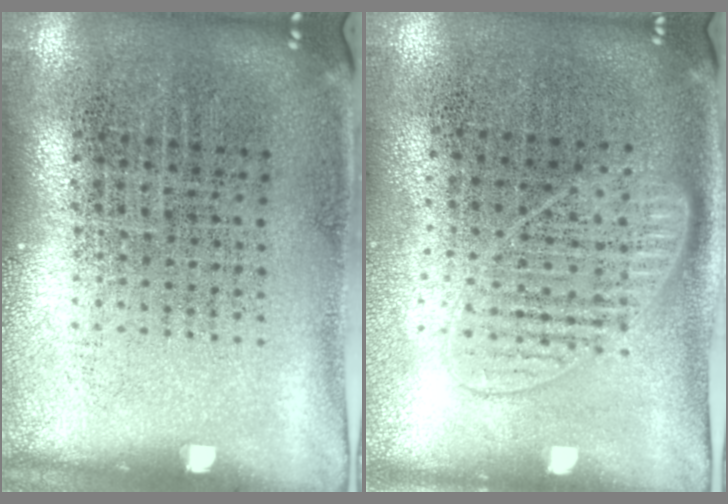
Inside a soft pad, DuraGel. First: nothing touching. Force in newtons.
{"total": 1.3, "press": 1.2, "slide": 0.5}